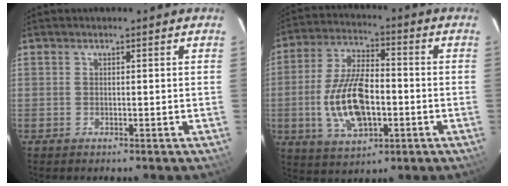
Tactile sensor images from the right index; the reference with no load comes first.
{"total": 14.7, "force": [-3.0, 7.2, 12.5], "torque": [-0.254, 0.004, -0.046]}